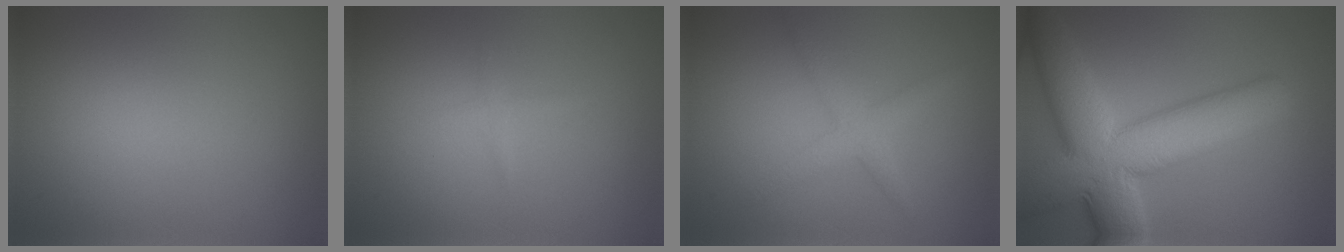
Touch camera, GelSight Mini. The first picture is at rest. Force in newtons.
{"total": 0.8, "press": 0.8, "slide": 0.1}
{"total": 2.4, "press": 2.4, "slide": 0.1}
{"total": 11.7, "press": 11.7, "slide": 0.2}